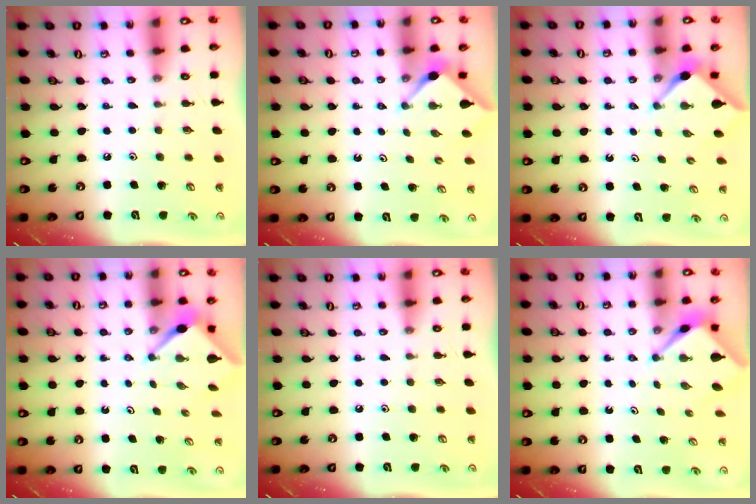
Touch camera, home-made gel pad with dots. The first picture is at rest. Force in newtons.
{"total": 3.0, "press": 2.9, "slide": 0.5}
{"total": 2.9, "press": 2.9, "slide": 0.3}
{"total": 2.9, "press": 2.9, "slide": 0.3}
{"total": 0.0}
{"total": 2.6, "press": 2.6, "slide": 0.2}